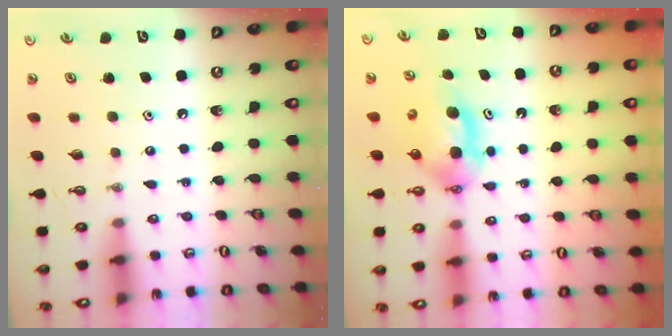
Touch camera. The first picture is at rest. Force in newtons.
{"total": 6.5, "press": 6.0, "slide": 2.5}